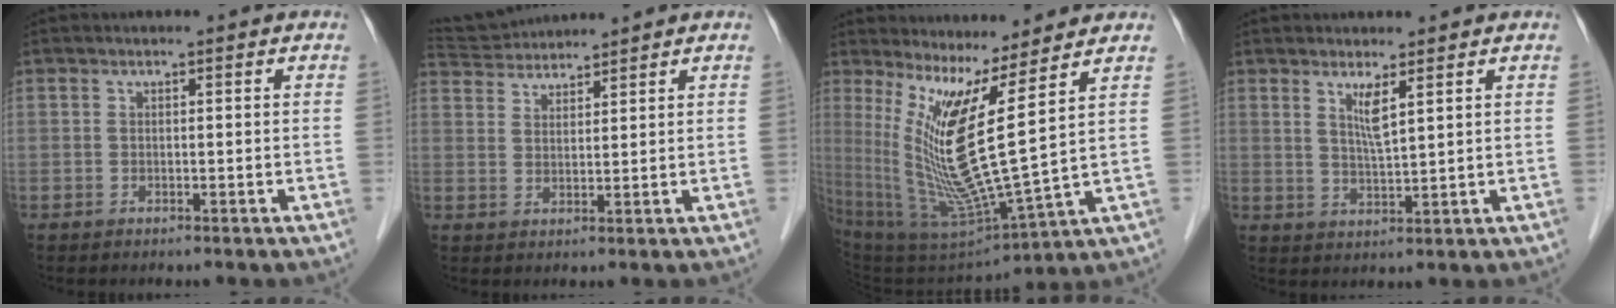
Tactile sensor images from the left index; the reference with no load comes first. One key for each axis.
{"total": 6.7, "fx": 6.6, "fy": 0.6, "fz": 1.0, "tx": -0.026, "ty": 0.033, "tz": 0.121}
{"total": 13.3, "fx": 5.1, "fy": -1.0, "fz": 12.3, "tx": -0.251, "ty": -0.041, "tz": 0.105}
{"total": 3.6, "fx": 1.9, "fy": -0.1, "fz": 3.0, "tx": -0.061, "ty": -0.010, "tz": 0.039}